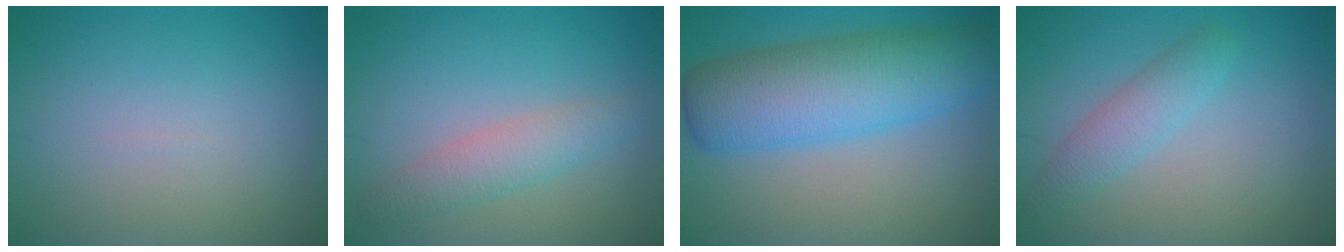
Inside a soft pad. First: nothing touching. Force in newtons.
{"total": 2.8, "press": 2.8, "slide": 0.1}
{"total": 8.9, "press": 8.9, "slide": 0.2}
{"total": 2.5, "press": 2.5, "slide": 0.1}